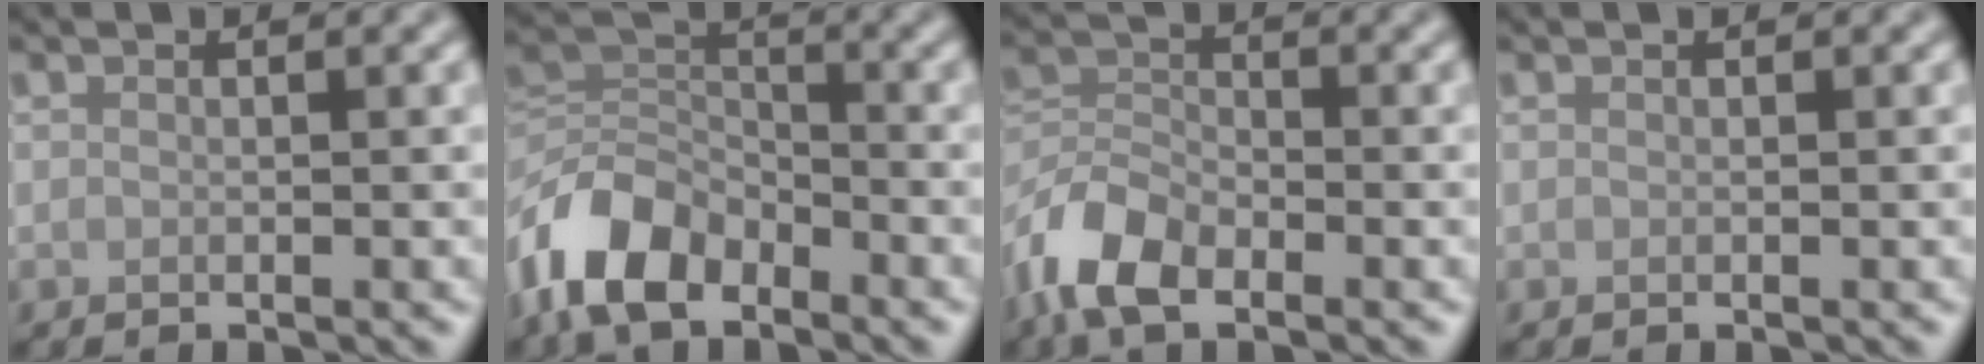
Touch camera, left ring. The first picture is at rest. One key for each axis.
{"total": 7.5, "fx": -4.8, "fy": 4.0, "fz": 4.1, "tx": -0.081, "ty": 0.004, "tz": -0.107}
{"total": 5.9, "fx": -3.9, "fy": 3.0, "fz": 3.4, "tx": -0.067, "ty": 0.000, "tz": -0.088}
{"total": 0.0}